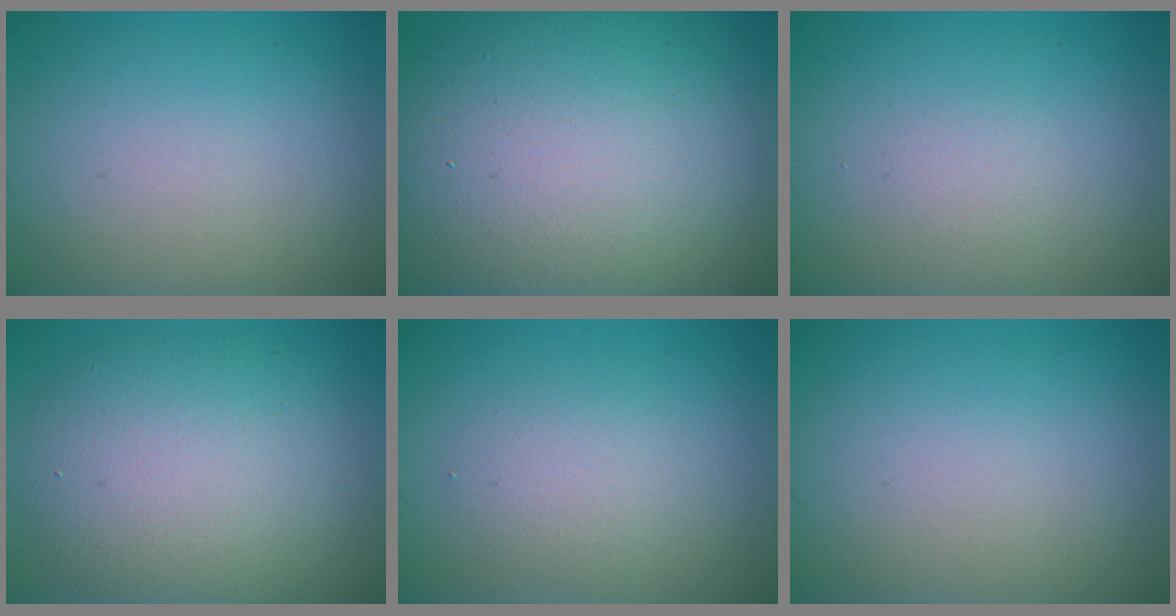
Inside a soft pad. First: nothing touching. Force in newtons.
{"total": 17.1, "press": 17.0, "slide": 1.4}
{"total": 0.9, "press": 0.9, "slide": 0.0}
{"total": 8.3, "press": 8.3, "slide": 0.3}
{"total": 2.1, "press": 2.1, "slide": 0.0}
{"total": 0.0}